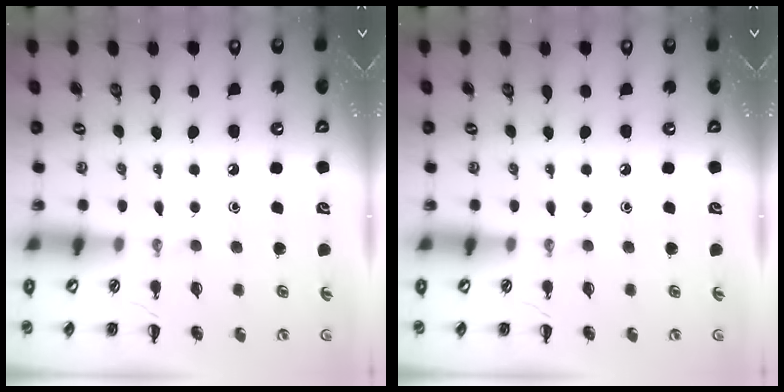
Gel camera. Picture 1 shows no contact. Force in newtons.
{"total": 0.0}